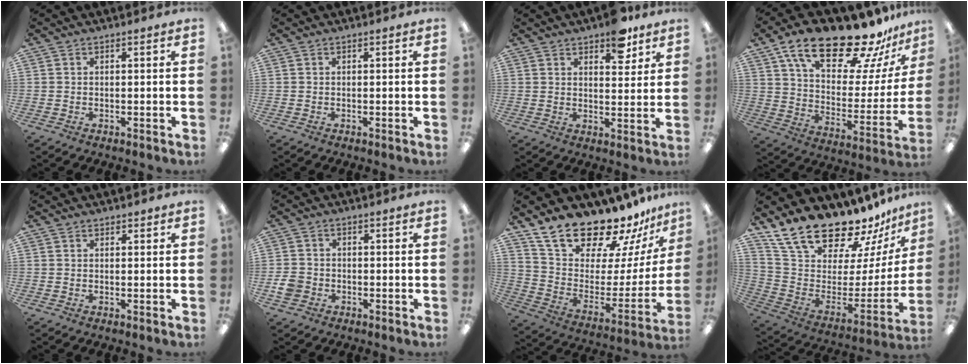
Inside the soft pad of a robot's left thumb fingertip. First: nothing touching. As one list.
[{"total": 0.0}, {"total": 7.8, "force": [5.6, 3.6, 4.1], "torque": [-0.030, -0.033, 0.091]}, {"total": 24.1, "force": [17.8, 8.3, 13.9], "torque": [-0.232, -0.115, 0.303]}, {"total": 1.1, "force": [1.0, 0.5, 0.0], "torque": [0.000, 0.001, 0.018]}, {"total": 3.7, "force": [-1.2, 3.3, 1.3], "torque": [-0.026, 0.007, -0.022]}, {"total": 20.7, "force": [18.4, 6.7, 6.8], "torque": [-0.121, -0.148, 0.332]}, {"total": 21.9, "force": [18.8, 7.3, 8.6], "torque": [-0.156, -0.155, 0.341]}]